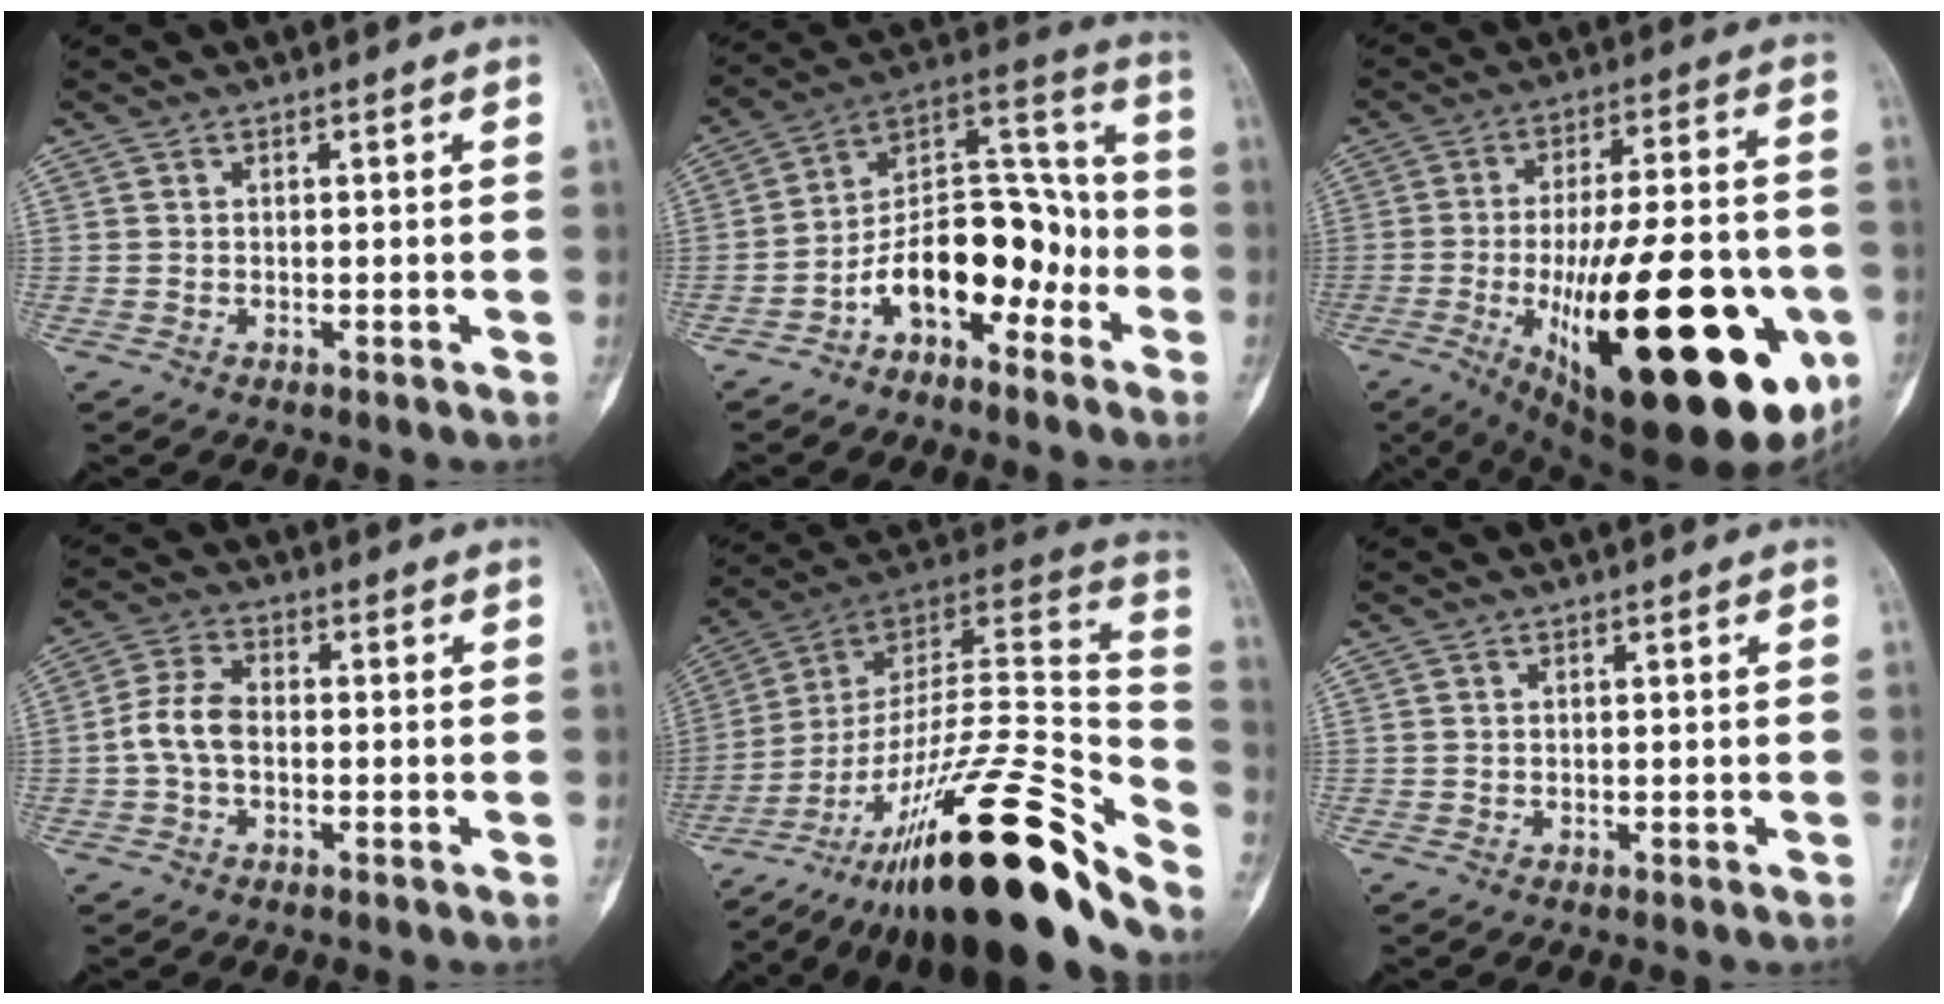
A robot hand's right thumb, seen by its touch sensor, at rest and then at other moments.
{"total": 15.2, "force": [-6.4, 8.5, 10.8], "torque": [-0.150, 0.092, -0.115]}
{"total": 34.9, "force": [-9.5, 12.3, 31.2], "torque": [-0.423, -0.007, -0.121]}
{"total": 6.0, "force": [-1.0, 3.7, 4.6], "torque": [-0.093, 0.019, -0.027]}
{"total": 35.1, "force": [-24.2, 7.5, 24.3], "torque": [-0.315, 0.074, -0.386]}
{"total": 0.0}